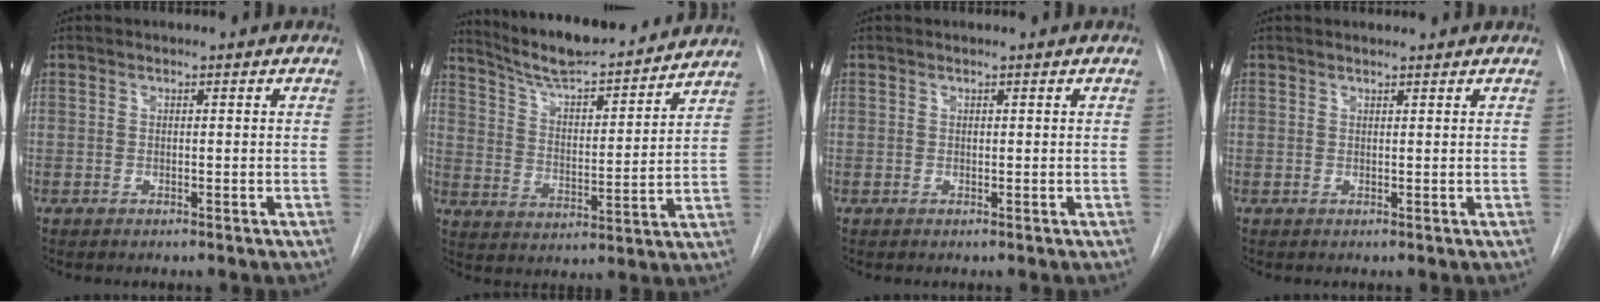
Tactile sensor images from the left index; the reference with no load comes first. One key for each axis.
{"total": 18.6, "fx": 16.9, "fy": 2.3, "fz": 7.4, "tx": -0.121, "ty": 0.002, "tz": 0.256}
{"total": 0.0}
{"total": 1.9, "fx": 1.9, "fy": 0.2, "fz": 0.4, "tx": -0.010, "ty": 0.013, "tz": 0.027}